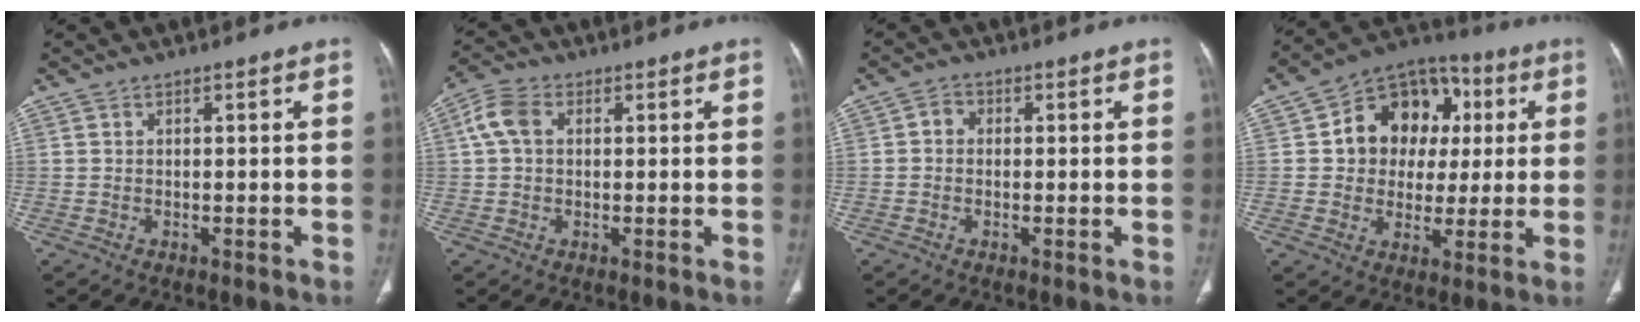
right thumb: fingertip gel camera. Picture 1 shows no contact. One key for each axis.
{"total": 5.4, "fx": 1.1, "fy": 3.8, "fz": 3.7, "tx": -0.080, "ty": 0.017, "tz": 0.018}
{"total": 2.1, "fx": -0.1, "fy": 1.8, "fz": 1.0, "tx": -0.005, "ty": 0.008, "tz": -0.009}
{"total": 16.0, "fx": 3.1, "fy": 12.9, "fz": 9.0, "tx": -0.079, "ty": 0.019, "tz": 0.044}